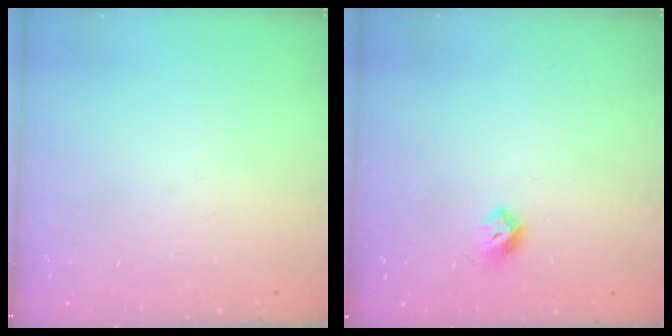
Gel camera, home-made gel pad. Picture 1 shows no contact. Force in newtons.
{"total": 6.8, "press": 6.8, "slide": 1.0}